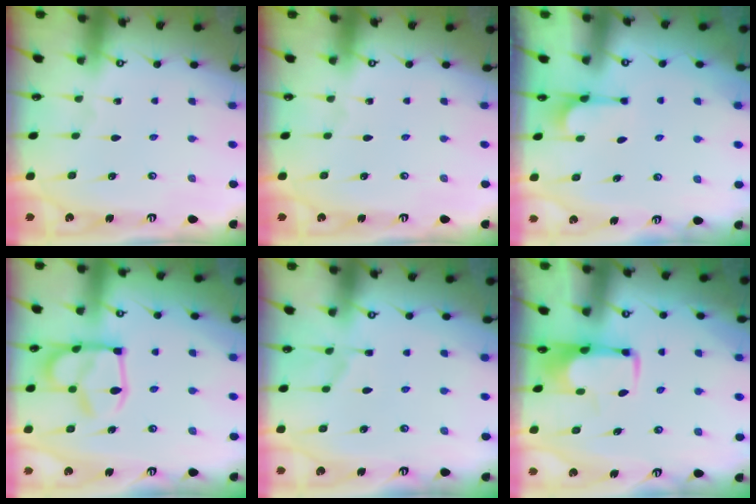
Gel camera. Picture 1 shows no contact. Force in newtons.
{"total": 0.0}
{"total": 2.9, "press": 2.7, "slide": 1.1}
{"total": 15.6, "press": 15.5, "slide": 1.3}
{"total": 1.3, "press": 0.7, "slide": 1.1}
{"total": 2.0, "press": 1.9, "slide": 0.4}